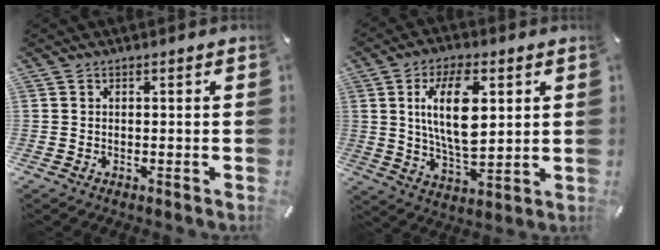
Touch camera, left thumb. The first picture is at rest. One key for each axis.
{"total": 14.3, "fx": 4.0, "fy": 6.8, "fz": 12.0, "tx": -0.234, "ty": -0.011, "tz": 0.059}